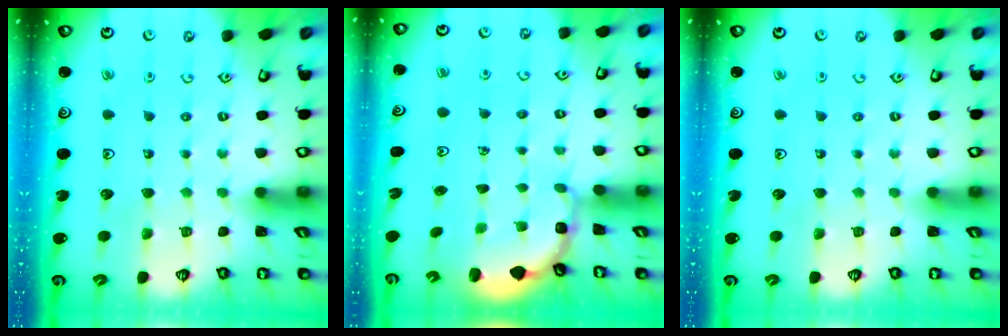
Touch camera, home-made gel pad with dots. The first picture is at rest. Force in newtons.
{"total": 2.7, "press": 2.3, "slide": 1.4}
{"total": 0.0}